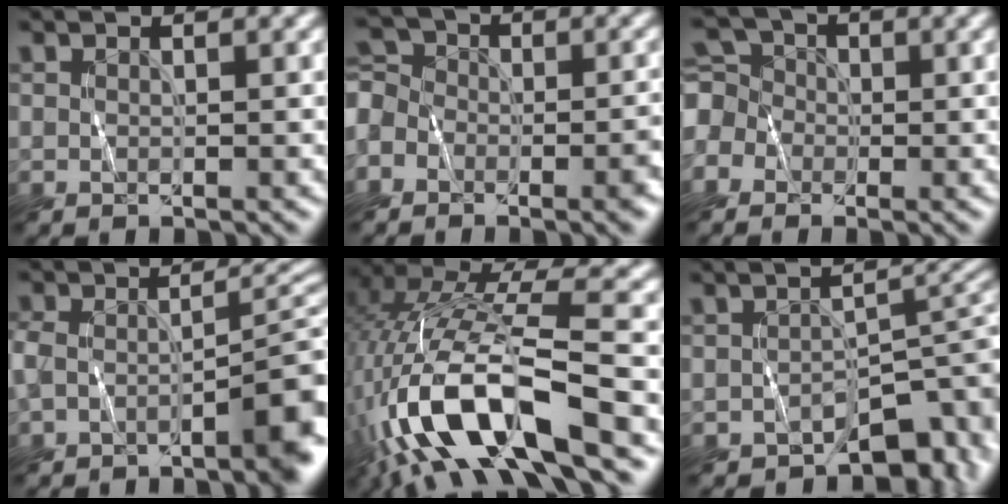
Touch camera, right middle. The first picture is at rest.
{"total": 6.6, "force": [-3.7, 4.1, 3.6], "torque": [-0.048, 0.014, -0.065]}
{"total": 3.9, "force": [-0.5, 3.5, 1.6], "torque": [-0.048, 0.025, -0.021]}
{"total": 6.2, "force": [-3.2, 2.4, 4.6], "torque": [-0.075, 0.006, -0.060]}
{"total": 12.8, "force": [-5.1, 3.7, 11.2], "torque": [-0.241, 0.010, -0.087]}
{"total": 6.0, "force": [-3.9, 3.0, 3.4], "torque": [-0.027, -0.003, -0.056]}